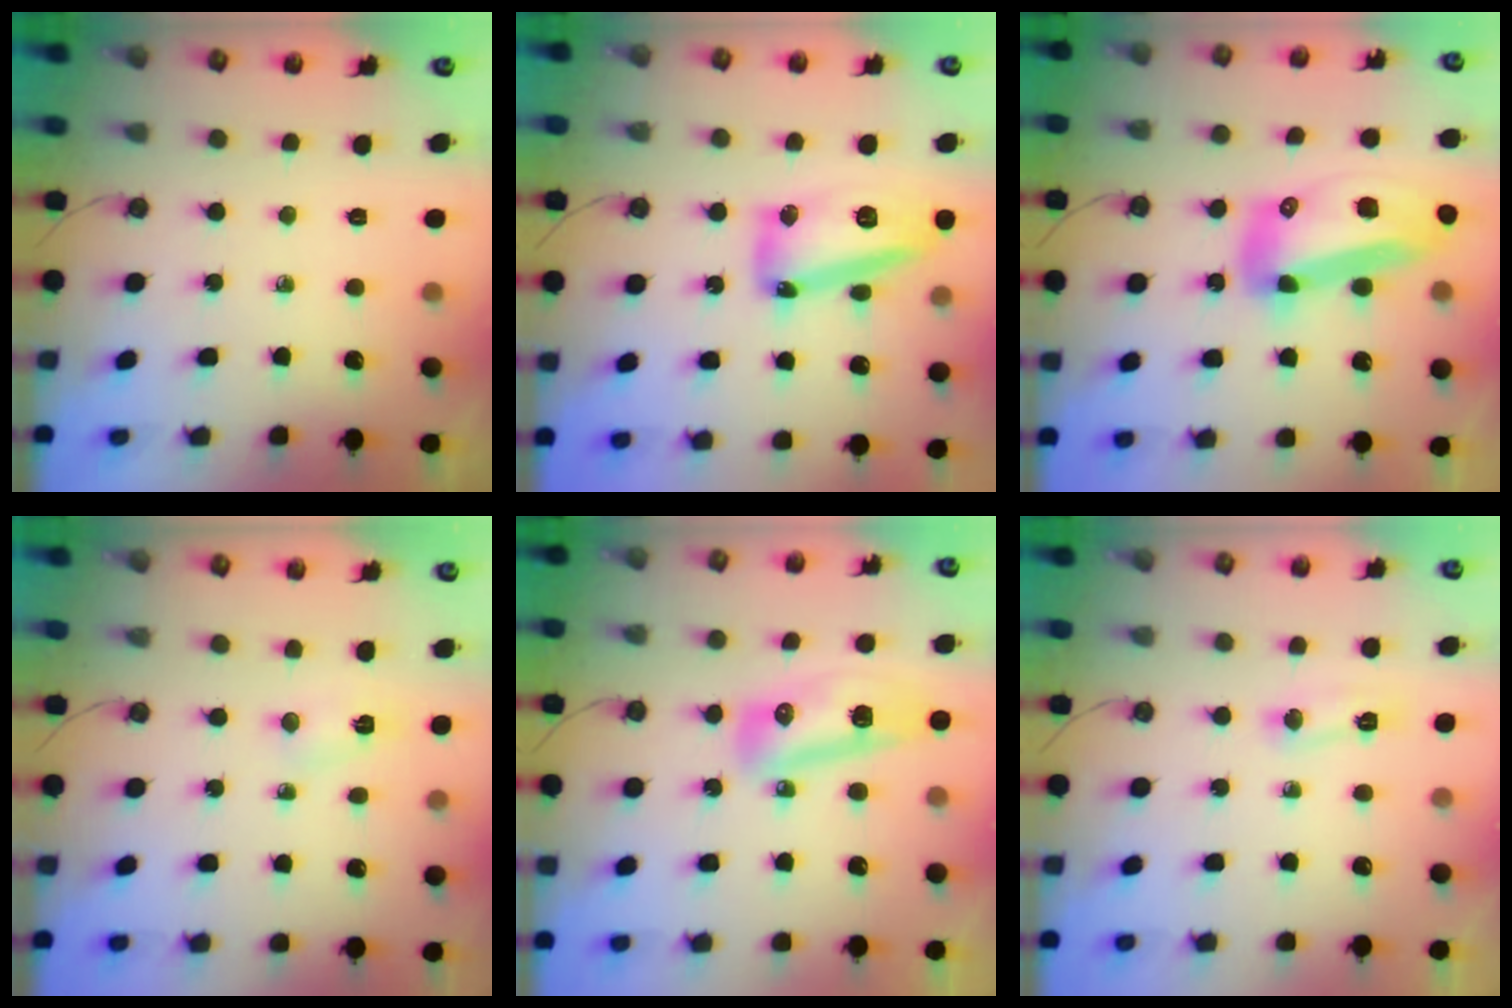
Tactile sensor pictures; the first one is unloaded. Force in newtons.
{"total": 14.3, "press": 14.3, "slide": 1.2}
{"total": 18.4, "press": 18.3, "slide": 2.4}
{"total": 3.0, "press": 1.8, "slide": 2.4}
{"total": 9.8, "press": 9.7, "slide": 1.3}
{"total": 14.9, "press": 6.6, "slide": 13.4}